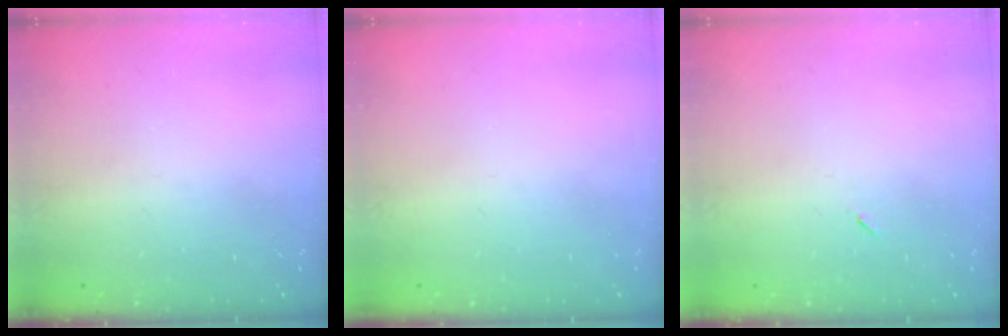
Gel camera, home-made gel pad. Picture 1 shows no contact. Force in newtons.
{"total": 0.0}
{"total": 2.6, "press": 2.3, "slide": 1.2}